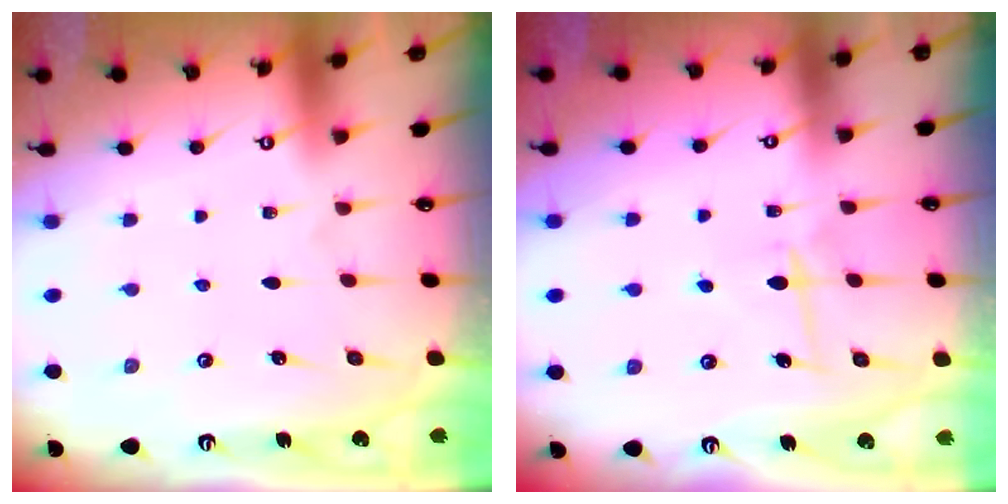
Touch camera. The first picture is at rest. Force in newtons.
{"total": 7.0, "press": 7.0, "slide": 0.8}